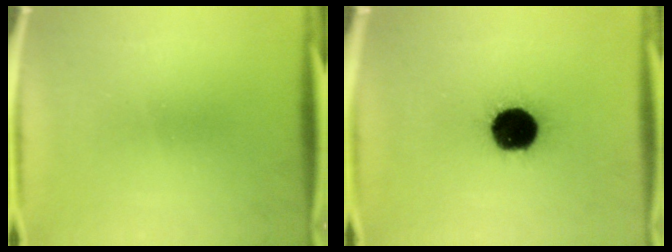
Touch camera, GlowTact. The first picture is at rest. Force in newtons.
{"total": 18.7}